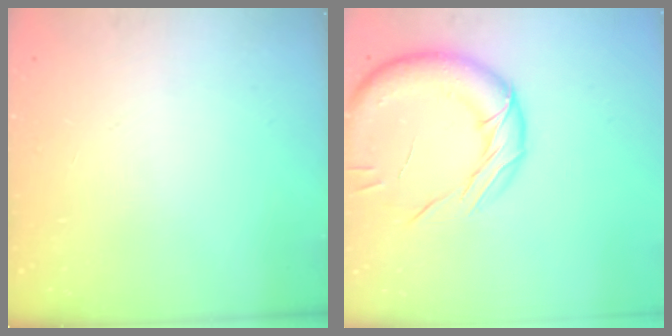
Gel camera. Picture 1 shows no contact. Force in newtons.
{"total": 15.2, "press": 15.1, "slide": 1.7}